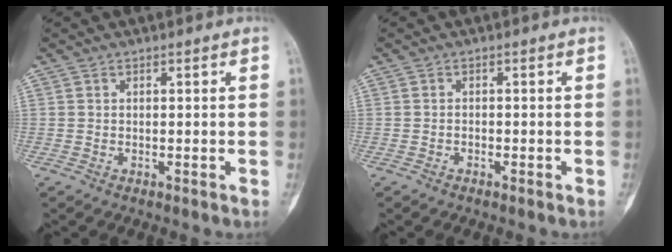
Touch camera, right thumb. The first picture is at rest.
{"total": 0.6, "force": [-0.5, 0.3, 0.2], "torque": [-0.006, 0.000, -0.010]}